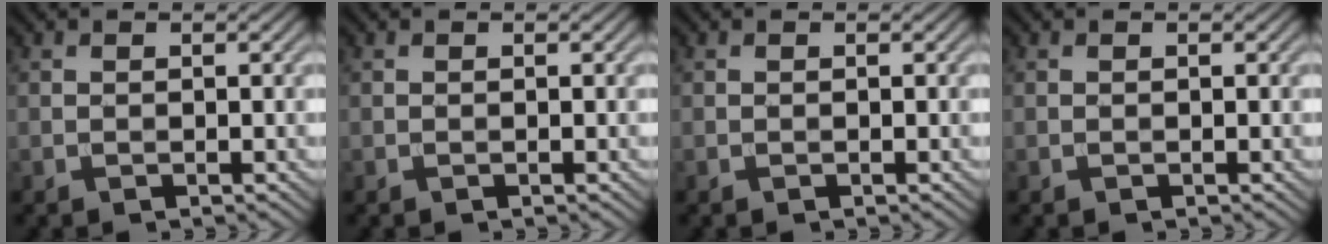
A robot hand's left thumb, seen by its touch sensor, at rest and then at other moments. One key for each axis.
{"total": 0.0}
{"total": 0.0}
{"total": 0.0}